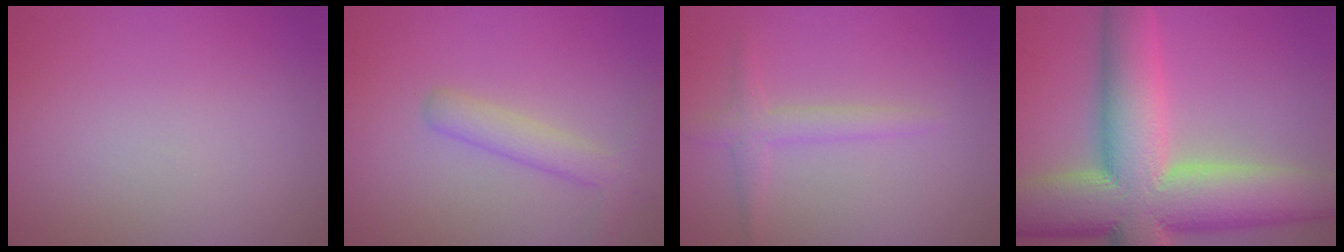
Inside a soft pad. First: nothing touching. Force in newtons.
{"total": 2.6, "press": 2.6, "slide": 0.1}
{"total": 1.8, "press": 1.8, "slide": 0.0}
{"total": 15.0, "press": 15.0, "slide": 1.0}